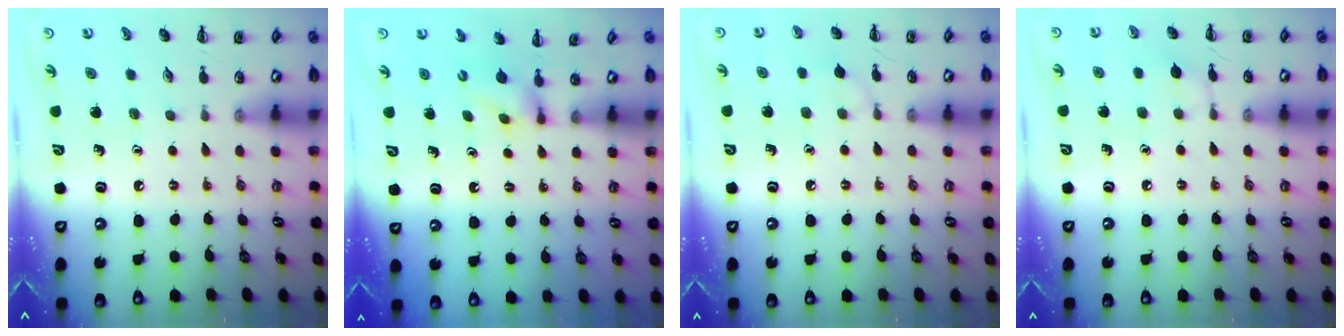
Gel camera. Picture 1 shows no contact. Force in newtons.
{"total": 3.5, "press": 3.3, "slide": 1.0}
{"total": 4.9, "press": 4.5, "slide": 1.8}
{"total": 6.6, "press": 6.4, "slide": 1.7}